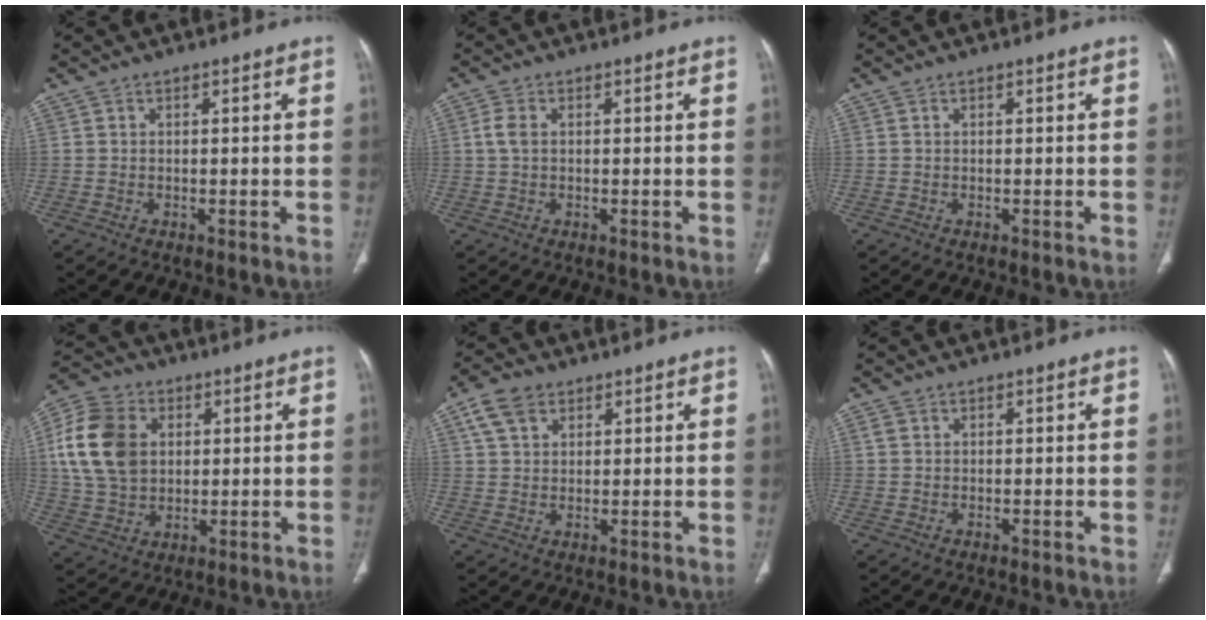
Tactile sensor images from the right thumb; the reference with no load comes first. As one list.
[{"total": 2.7, "force": [0.4, 1.6, 2.1], "torque": [-0.054, 0.006, 0.006]}, {"total": 0.0}, {"total": 15.5, "force": [3.1, 11.6, 9.7], "torque": [-0.174, 0.003, 0.058]}, {"total": 6.3, "force": [3.2, 4.2, 3.4], "torque": [-0.054, 0.001, 0.063]}, {"total": 1.4, "force": [0.6, 1.1, 0.8], "torque": [-0.015, 0.001, 0.012]}]